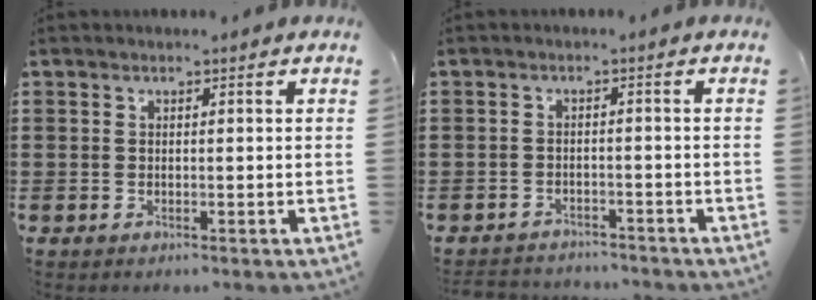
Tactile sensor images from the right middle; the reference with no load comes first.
{"total": 2.4, "force": [-2.4, 0.2, 0.0], "torque": [-0.008, -0.005, -0.052]}